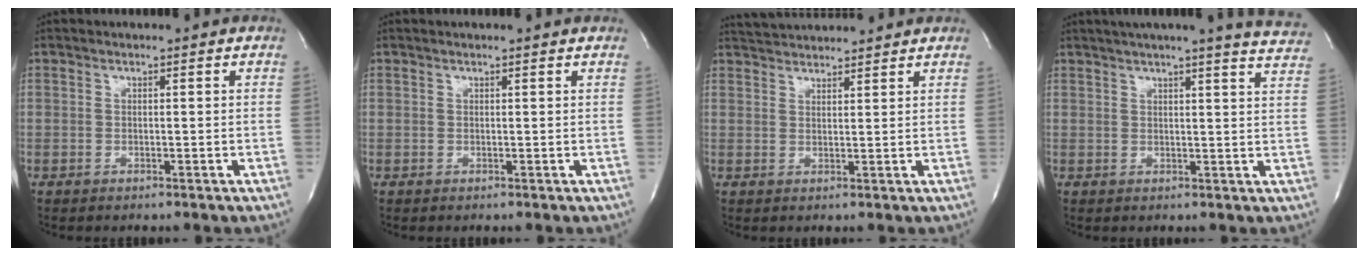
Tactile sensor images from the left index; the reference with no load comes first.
{"total": 2.2, "force": [2.0, -0.1, 0.8], "torque": [-0.015, 0.012, 0.023]}
{"total": 7.7, "force": [7.5, 0.8, 1.7], "torque": [-0.037, 0.034, 0.115]}
{"total": 17.9, "force": [16.2, -0.1, 7.6], "torque": [-0.110, -0.030, 0.185]}